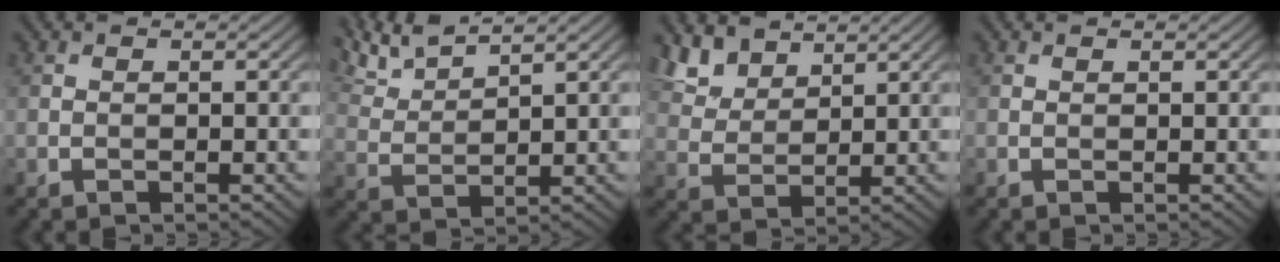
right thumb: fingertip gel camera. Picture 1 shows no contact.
{"total": 5.9, "force": [4.9, 1.1, 3.1], "torque": [-0.081, 0.013, 0.106]}
{"total": 5.9, "force": [4.4, 2.9, 2.7], "torque": [-0.074, 0.002, 0.096]}
{"total": 0.0}